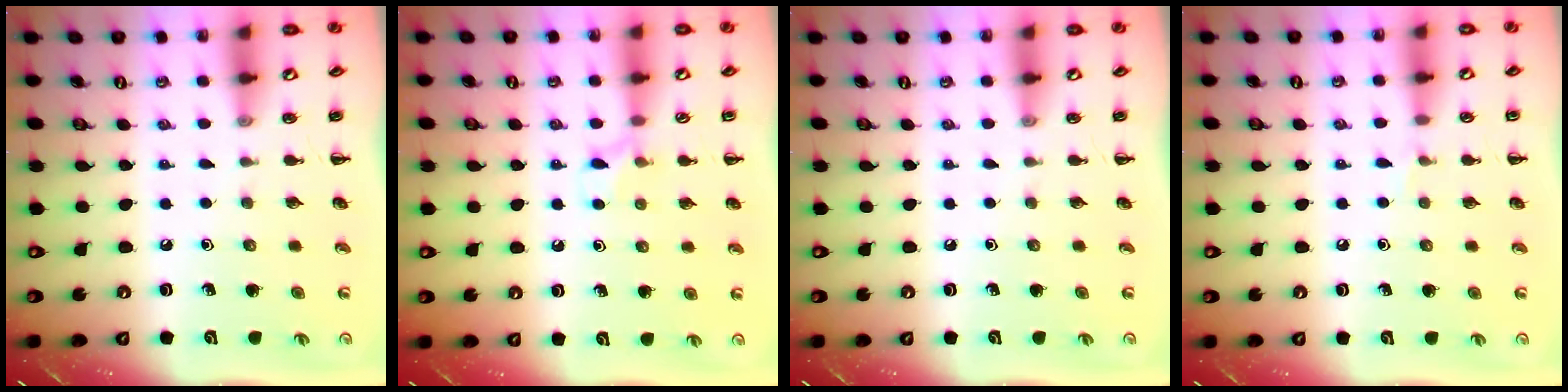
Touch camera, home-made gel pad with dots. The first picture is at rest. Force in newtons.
{"total": 6.7, "press": 6.3, "slide": 2.3}
{"total": 0.0}
{"total": 3.6, "press": 3.4, "slide": 1.2}